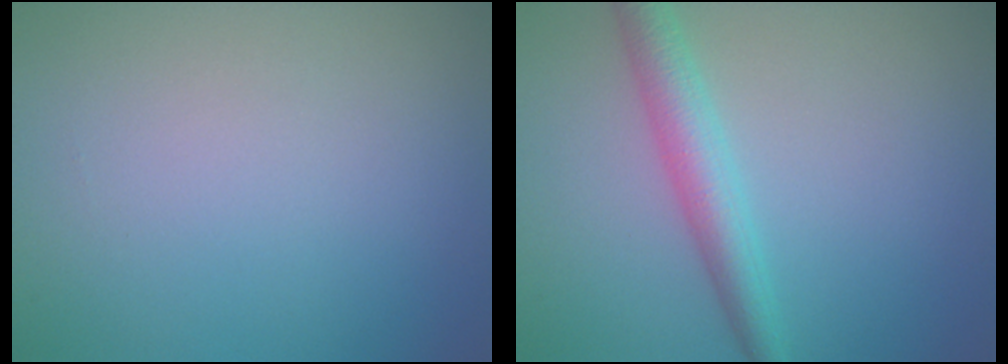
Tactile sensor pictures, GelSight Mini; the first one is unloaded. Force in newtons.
{"total": 3.6, "press": 3.6, "slide": 0.1}